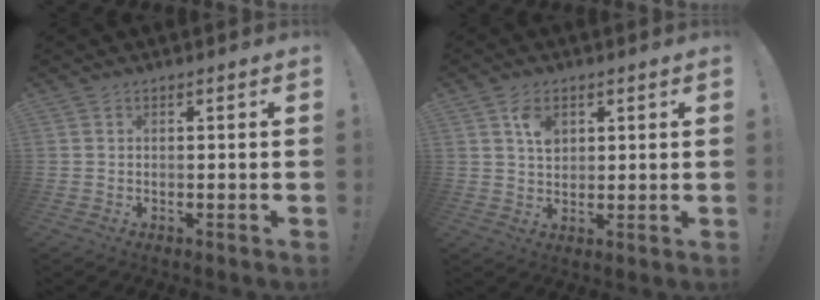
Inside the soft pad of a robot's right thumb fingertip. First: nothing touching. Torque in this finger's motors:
{"motor_torque": [-0.04, -0.08, 0.50, 0.28, -0.01]}